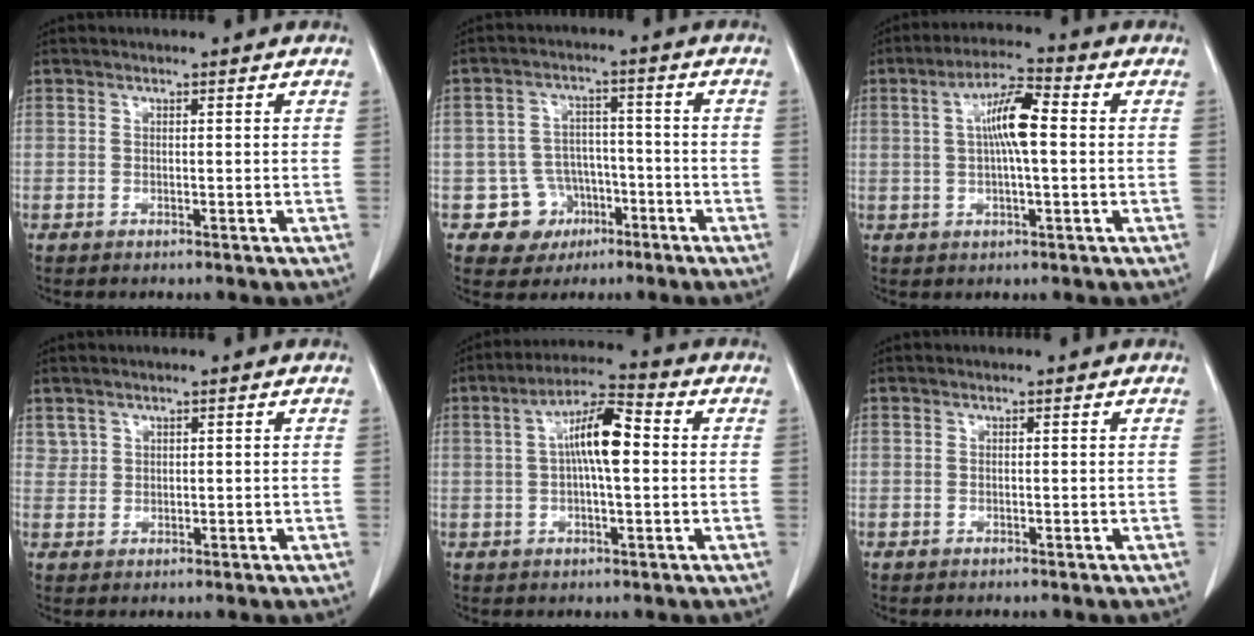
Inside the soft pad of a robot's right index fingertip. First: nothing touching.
{"total": 6.5, "force": [-2.8, 5.8, 0.5], "torque": [0.006, 0.016, -0.037]}
{"total": 7.6, "force": [0.9, 1.3, 7.5], "torque": [-0.138, 0.015, 0.012]}
{"total": 1.5, "force": [1.1, 1.1, 0.0], "torque": [0.011, 0.002, 0.020]}
{"total": 8.8, "force": [0.9, 2.0, 8.5], "torque": [-0.157, 0.021, 0.009]}
{"total": 0.0}